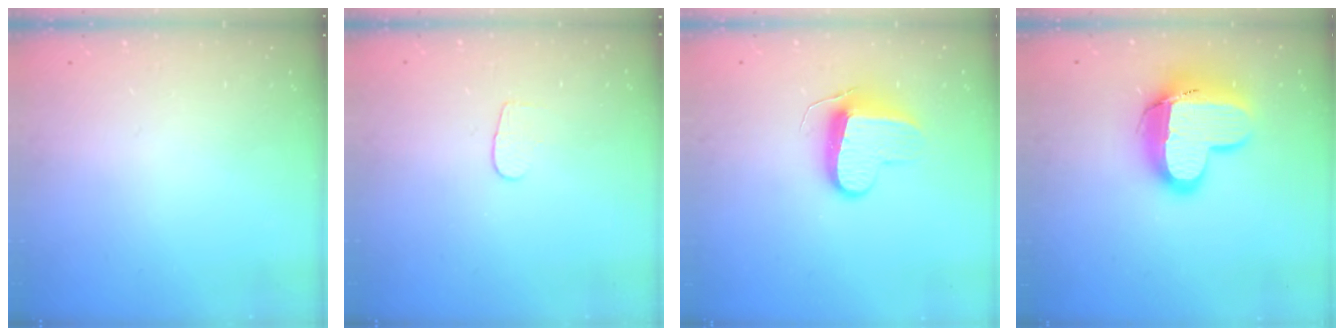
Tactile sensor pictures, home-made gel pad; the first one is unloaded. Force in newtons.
{"total": 4.3, "press": 4.3, "slide": 0.5}
{"total": 9.9, "press": 9.9, "slide": 0.2}
{"total": 15.3, "press": 15.2, "slide": 1.2}